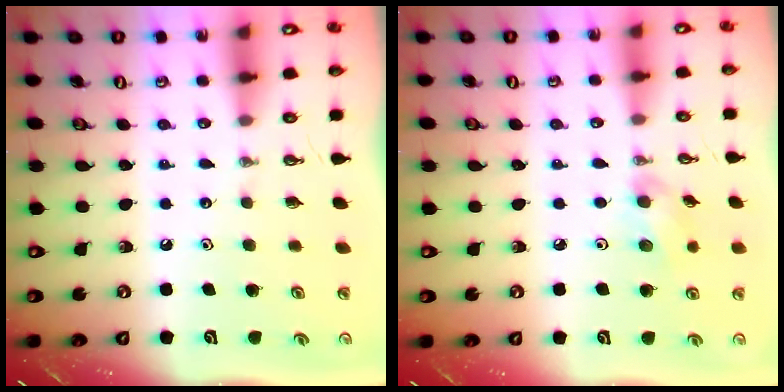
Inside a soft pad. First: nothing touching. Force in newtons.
{"total": 7.8, "press": 7.4, "slide": 2.5}